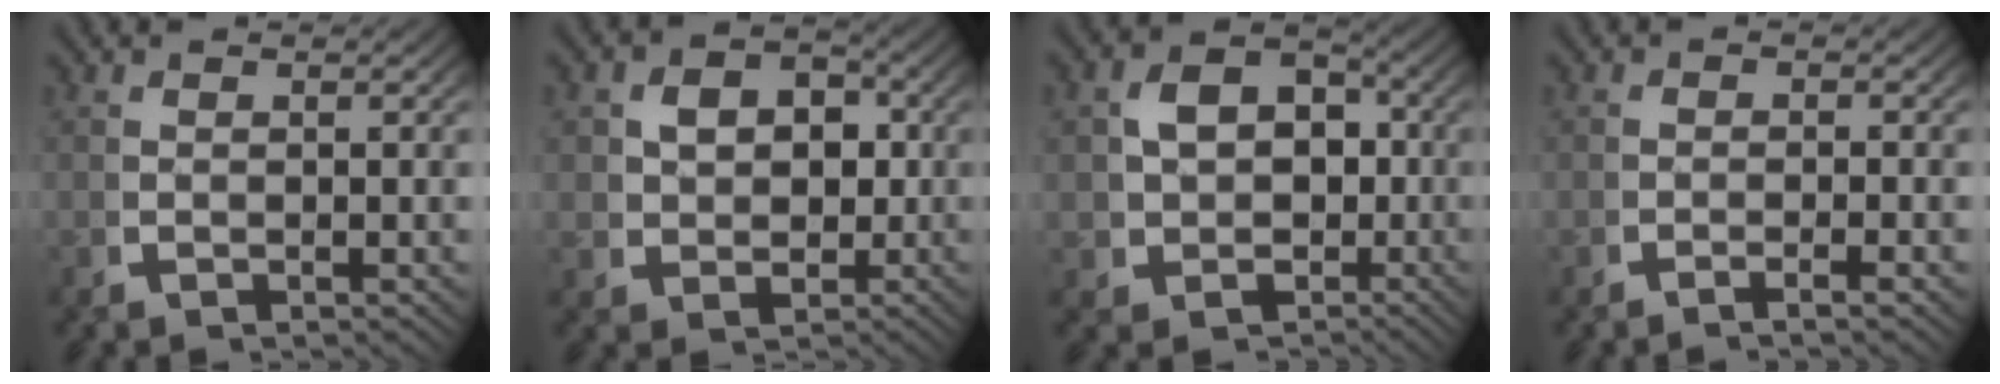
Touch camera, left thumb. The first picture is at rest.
{"total": 5.0, "force": [0.5, 4.0, 2.9], "torque": [-0.054, -0.019, 0.023]}
{"total": 8.1, "force": [-0.3, 6.9, 4.3], "torque": [-0.090, -0.036, 0.013]}
{"total": 1.1, "force": [-0.8, -0.1, 0.8], "torque": [-0.015, 0.002, -0.020]}